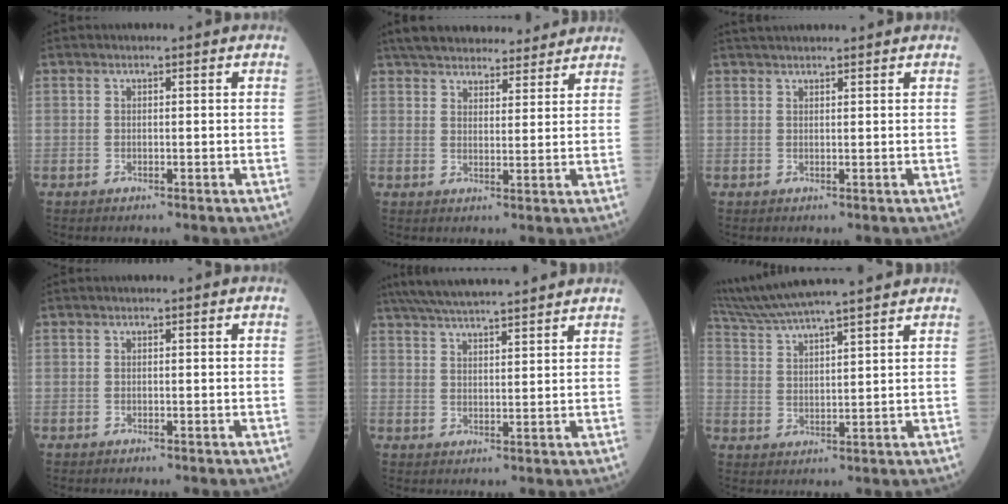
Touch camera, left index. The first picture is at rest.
{"total": 17.7, "force": [15.7, 4.9, 6.5], "torque": [-0.103, 0.035, 0.227]}
{"total": 5.1, "force": [4.7, 0.2, 2.1], "torque": [-0.028, 0.037, 0.074]}
{"total": 0.0}
{"total": 14.1, "force": [12.6, 0.9, 6.4], "torque": [-0.117, 0.034, 0.193]}
{"total": 15.9, "force": [14.1, 0.0, 7.2], "torque": [-0.138, 0.030, 0.230]}